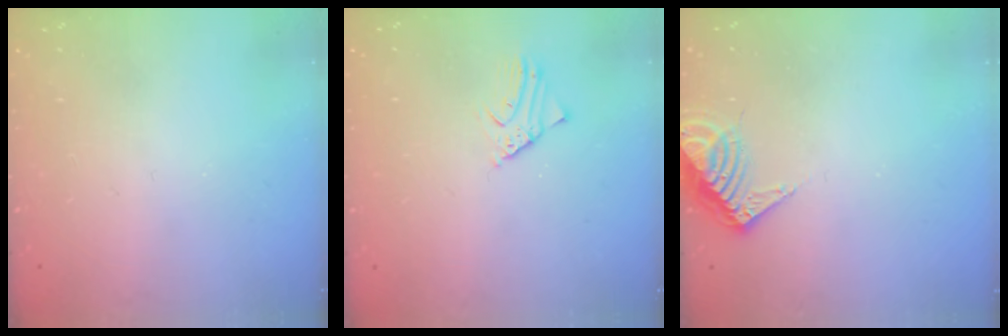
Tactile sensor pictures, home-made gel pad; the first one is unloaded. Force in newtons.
{"total": 2.6, "press": 2.6, "slide": 0.3}
{"total": 7.6, "press": 7.6, "slide": 0.7}